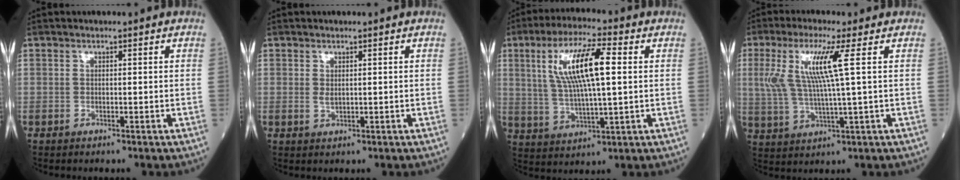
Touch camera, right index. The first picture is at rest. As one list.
[{"total": 0.9, "force": [0.3, 0.4, 0.8], "torque": [-0.012, -0.004, 0.008]}, {"total": 12.4, "force": [2.9, 2.2, 11.8], "torque": [-0.233, 0.013, 0.054]}, {"total": 8.8, "force": [2.3, -0.3, 8.5], "torque": [-0.189, 0.005, 0.048]}]